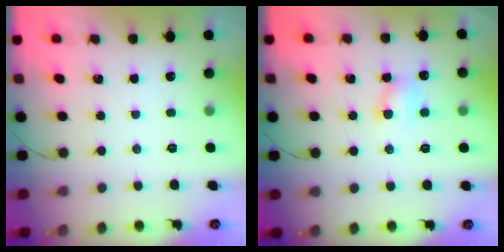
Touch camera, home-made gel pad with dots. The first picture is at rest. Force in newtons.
{"total": 5.7, "press": 5.7, "slide": 0.7}